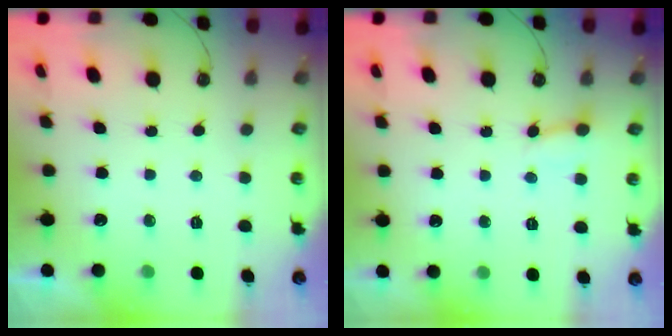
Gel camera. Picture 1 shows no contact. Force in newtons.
{"total": 2.7, "press": 2.7, "slide": 0.4}